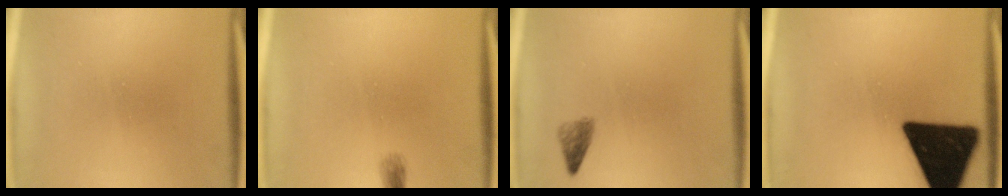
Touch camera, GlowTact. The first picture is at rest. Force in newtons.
{"total": 0.6}
{"total": 1.7}
{"total": 19.0}